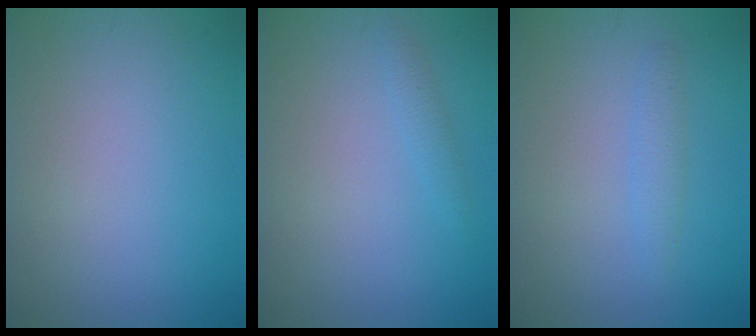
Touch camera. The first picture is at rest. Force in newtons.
{"total": 1.0, "press": 1.0, "slide": 0.1}
{"total": 1.3, "press": 1.3, "slide": 0.0}